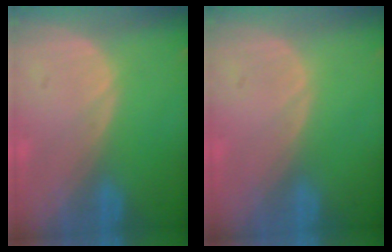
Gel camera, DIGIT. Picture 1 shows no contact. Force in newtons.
{"total": 0.0}